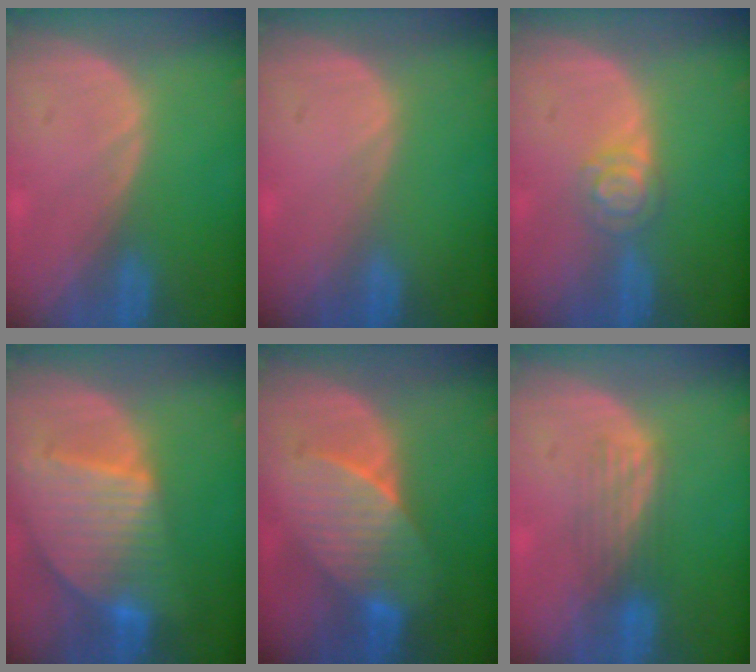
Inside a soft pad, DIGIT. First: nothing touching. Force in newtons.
{"total": 0.0}
{"total": 3.9, "press": 3.7, "slide": 1.3}
{"total": 9.5, "press": 8.2, "slide": 4.8}
{"total": 7.1, "press": 7.0, "slide": 1.3}
{"total": 3.5, "press": 3.5, "slide": 0.0}